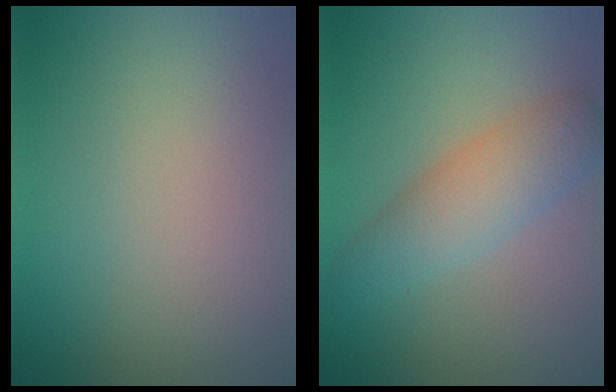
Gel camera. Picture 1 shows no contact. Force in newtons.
{"total": 4.0, "press": 4.0, "slide": 0.1}